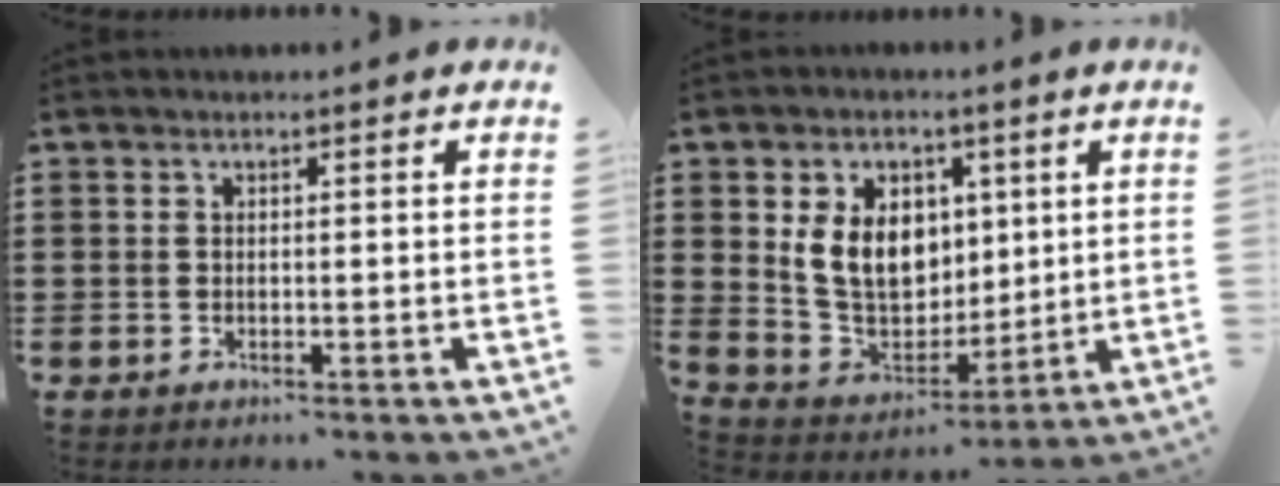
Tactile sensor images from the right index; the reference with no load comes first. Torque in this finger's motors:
{"motor_torque": [1.37, 0.77, 1.05, 0.13]}